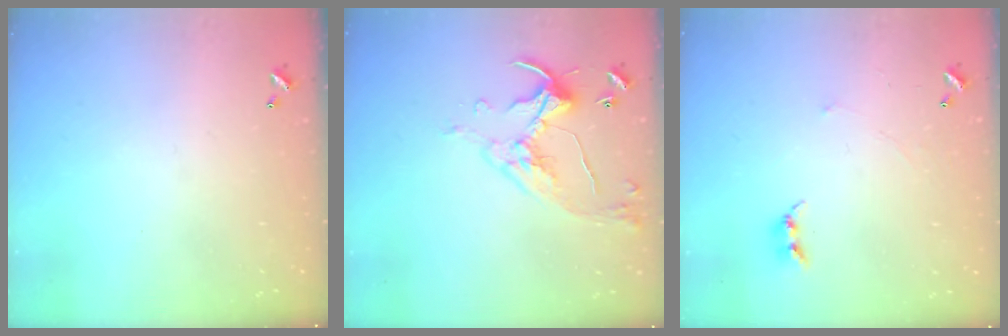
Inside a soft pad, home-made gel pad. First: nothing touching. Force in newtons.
{"total": 7.0, "press": 6.9, "slide": 0.8}
{"total": 2.7, "press": 2.7, "slide": 0.3}